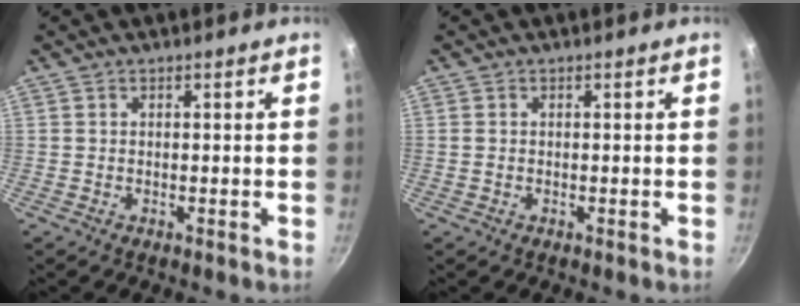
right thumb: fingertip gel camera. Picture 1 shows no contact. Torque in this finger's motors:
{"motor_torque": [-0.07, -0.01, -0.14, 0.14, 0.04]}